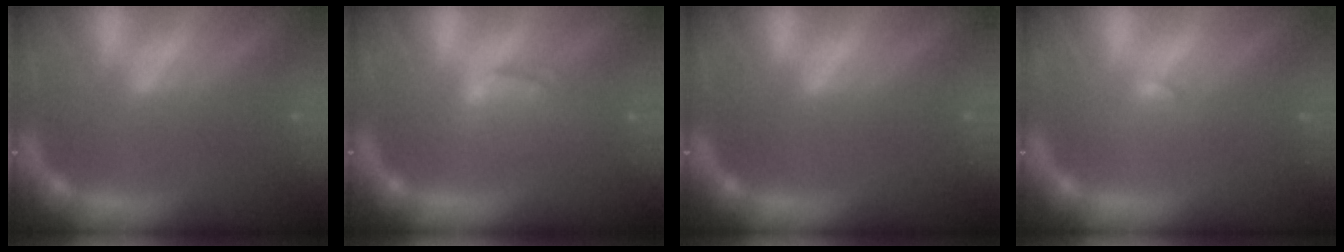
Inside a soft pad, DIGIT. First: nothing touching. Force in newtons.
{"total": 3.0}
{"total": 0.0}
{"total": 1.0}